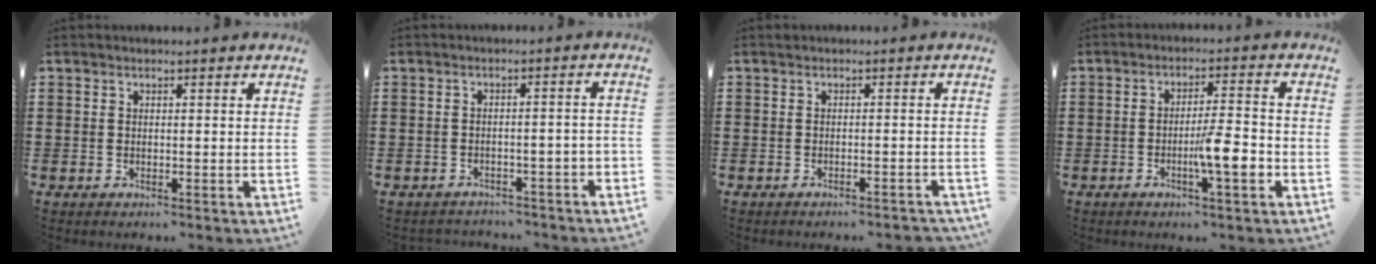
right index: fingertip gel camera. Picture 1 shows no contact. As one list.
[{"total": 2.4, "force": [-2.2, 0.6, 0.6], "torque": [-0.016, 0.003, -0.047]}, {"total": 1.2, "force": [-1.1, 0.0, 0.4], "torque": [-0.010, 0.000, -0.022]}, {"total": 7.0, "force": [-2.1, 1.0, 6.6], "torque": [-0.123, -0.006, -0.040]}]